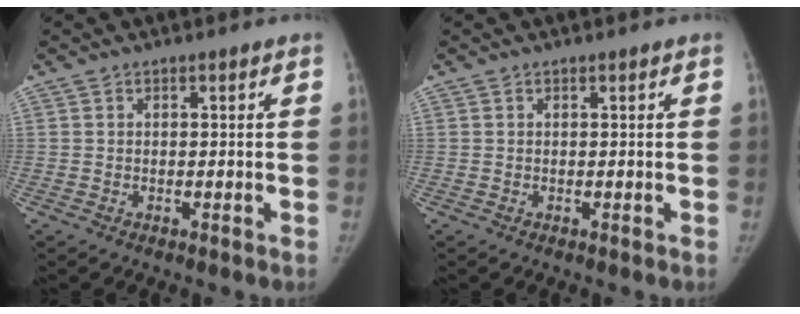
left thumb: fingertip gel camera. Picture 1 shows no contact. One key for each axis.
{"total": 0.0}